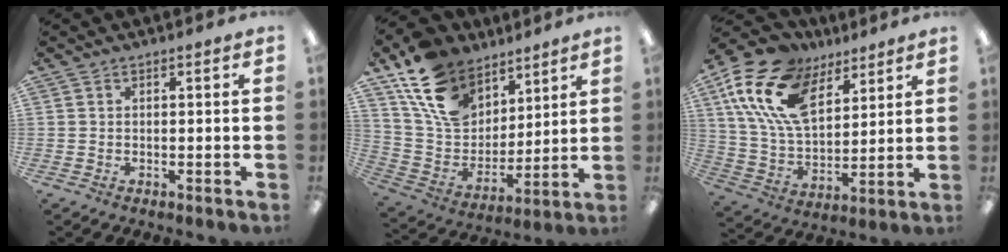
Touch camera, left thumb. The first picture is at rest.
{"total": 17.8, "force": [10.8, 11.8, 7.8], "torque": [-0.147, -0.050, 0.208]}
{"total": 19.7, "force": [10.8, 11.1, 12.1], "torque": [-0.264, -0.036, 0.200]}